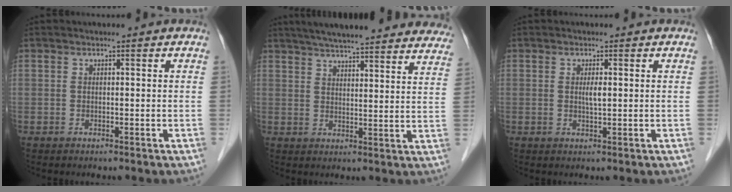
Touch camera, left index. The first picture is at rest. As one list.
[{"total": 27.2, "force": [24.3, 4.0, 11.7], "torque": [-0.179, -0.025, 0.293]}, {"total": 1.5, "force": [-0.3, 0.1, 1.4], "torque": [-0.031, -0.006, -0.003]}]